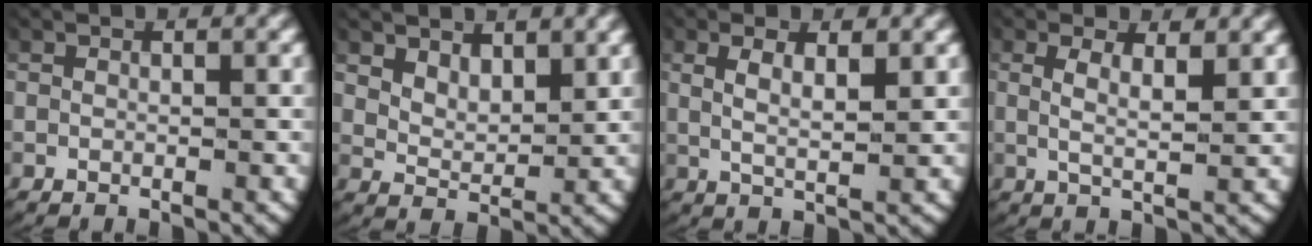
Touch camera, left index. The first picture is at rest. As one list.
[{"total": 2.9, "force": [2.2, 1.5, 1.0], "torque": [-0.029, -0.014, 0.044]}, {"total": 3.2, "force": [1.1, 1.2, 2.8], "torque": [-0.055, -0.008, 0.022]}, {"total": 3.0, "force": [1.1, 0.9, 2.6], "torque": [-0.048, -0.012, 0.021]}]